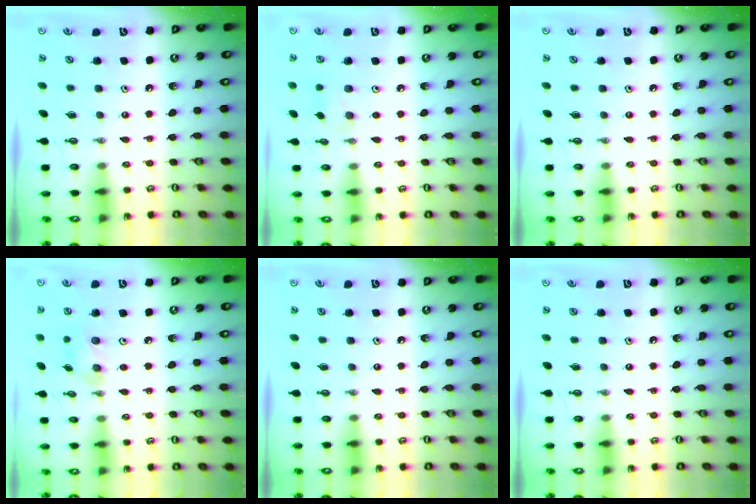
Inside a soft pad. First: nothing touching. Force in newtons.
{"total": 6.1, "press": 6.1, "slide": 1.0}
{"total": 0.0}
{"total": 5.9, "press": 5.5, "slide": 2.1}
{"total": 0.0}
{"total": 0.0}